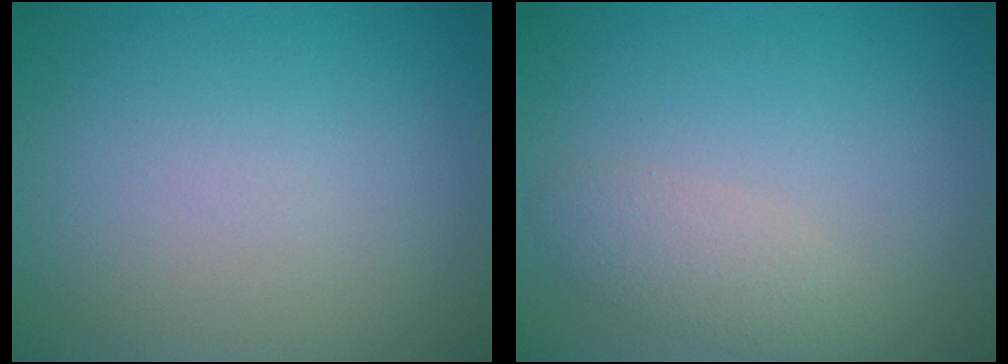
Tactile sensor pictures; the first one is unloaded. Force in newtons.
{"total": 2.3, "press": 2.3, "slide": 0.2}